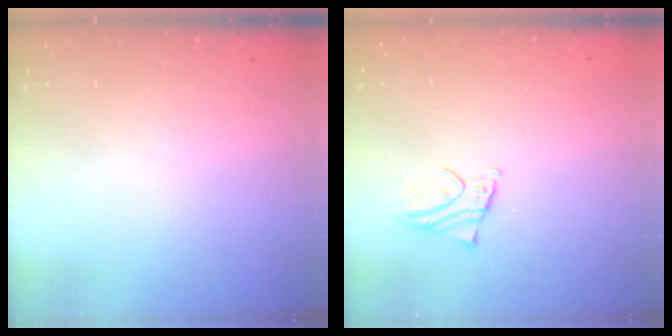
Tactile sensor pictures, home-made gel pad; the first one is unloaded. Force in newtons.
{"total": 2.1, "press": 2.1, "slide": 0.1}